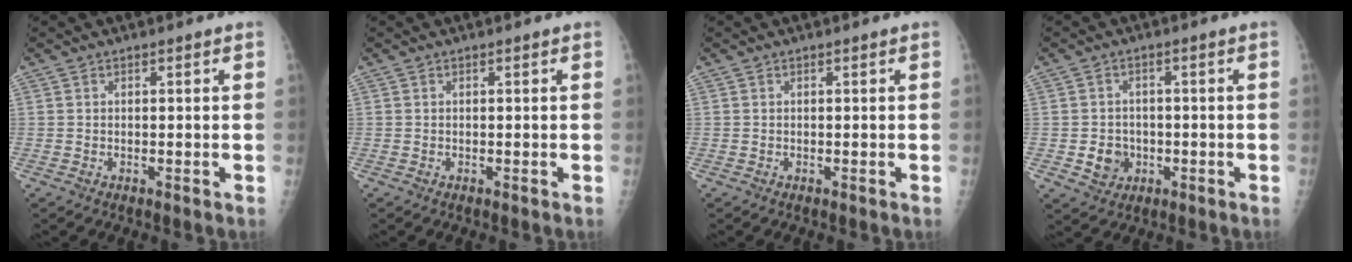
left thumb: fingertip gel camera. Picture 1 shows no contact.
{"total": 0.0}
{"total": 0.0}
{"total": 4.9, "force": [-1.2, 4.4, 2.0], "torque": [-0.013, 0.007, -0.014]}